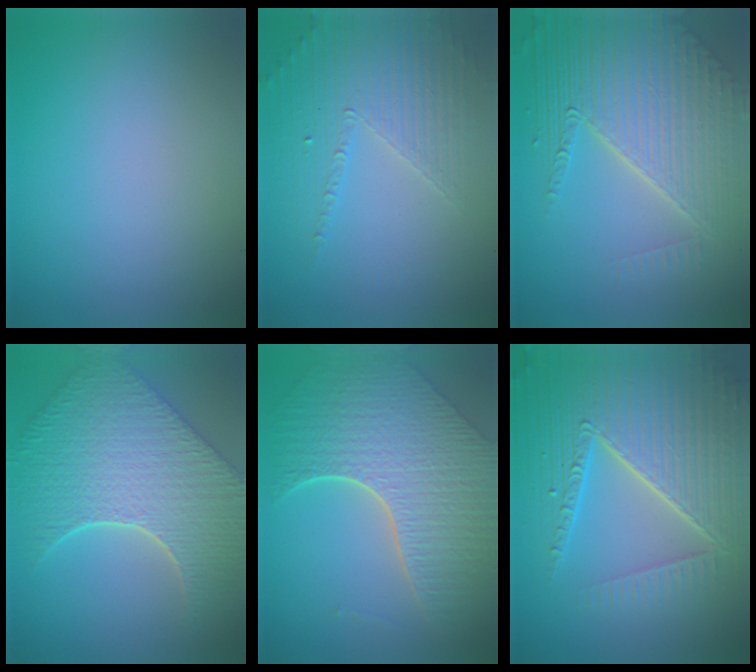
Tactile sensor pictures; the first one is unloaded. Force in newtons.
{"total": 4.0, "press": 3.2, "slide": 2.3}
{"total": 8.4, "press": 5.6, "slide": 6.2}
{"total": 9.7, "press": 7.0, "slide": 6.7}
{"total": 8.6, "press": 6.3, "slide": 5.9}
{"total": 8.6, "press": 6.0, "slide": 6.2}